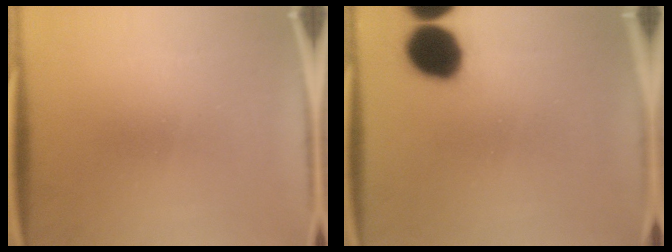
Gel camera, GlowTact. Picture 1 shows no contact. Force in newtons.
{"total": 12.4}